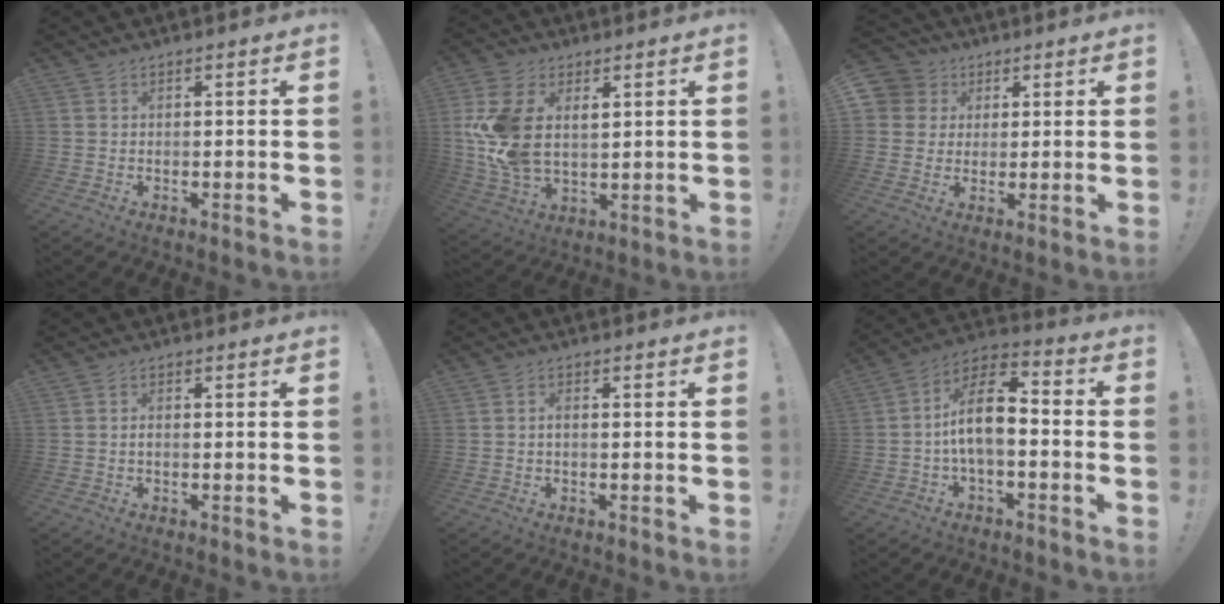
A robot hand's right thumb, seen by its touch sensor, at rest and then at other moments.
{"total": 15.0, "force": [4.2, 10.1, 10.3], "torque": [-0.194, -0.024, 0.081]}
{"total": 7.0, "force": [2.2, 6.4, 1.4], "torque": [-0.029, -0.010, 0.044]}
{"total": 1.1, "force": [-0.6, 0.3, 0.9], "torque": [-0.021, 0.004, -0.009]}
{"total": 1.5, "force": [-0.4, 0.6, 1.3], "torque": [-0.030, 0.006, -0.007]}
{"total": 13.1, "force": [-1.1, 6.3, 11.4], "torque": [-0.202, 0.018, -0.017]}